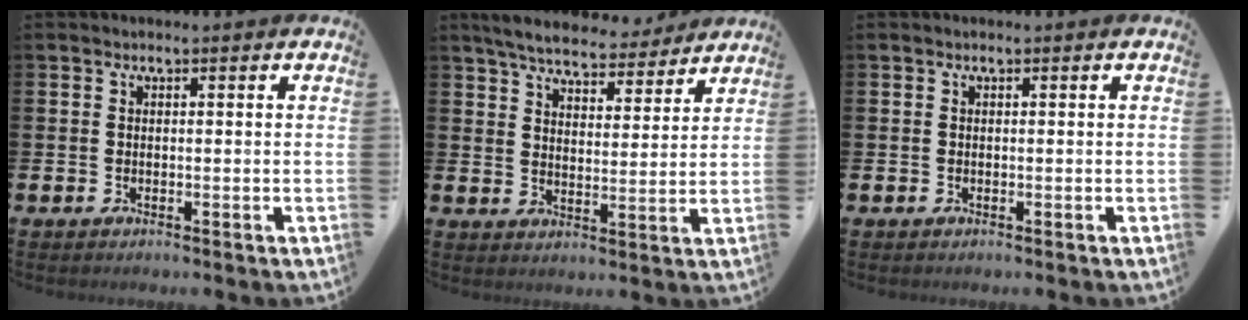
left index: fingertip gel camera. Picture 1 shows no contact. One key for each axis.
{"total": 6.2, "fx": 5.9, "fy": 1.2, "fz": 1.4, "tx": -0.048, "ty": -0.033, "tz": 0.105}
{"total": 0.0}